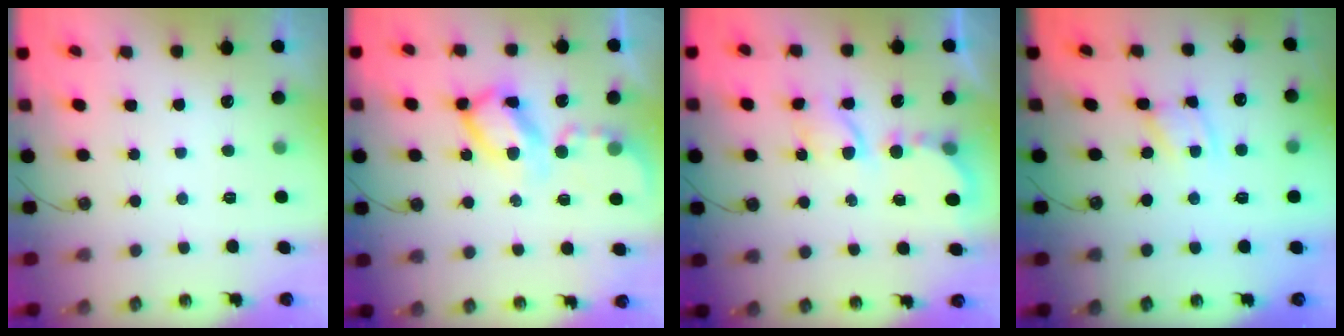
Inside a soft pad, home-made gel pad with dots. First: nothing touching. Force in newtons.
{"total": 12.4, "press": 12.3, "slide": 1.2}
{"total": 6.3, "press": 6.3, "slide": 0.4}
{"total": 3.2, "press": 3.2, "slide": 0.2}